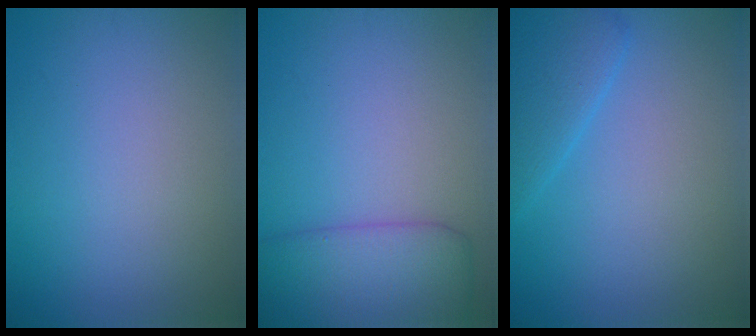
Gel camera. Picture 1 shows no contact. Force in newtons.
{"total": 5.5, "press": 5.5, "slide": 0.1}
{"total": 2.8, "press": 2.8, "slide": 0.2}